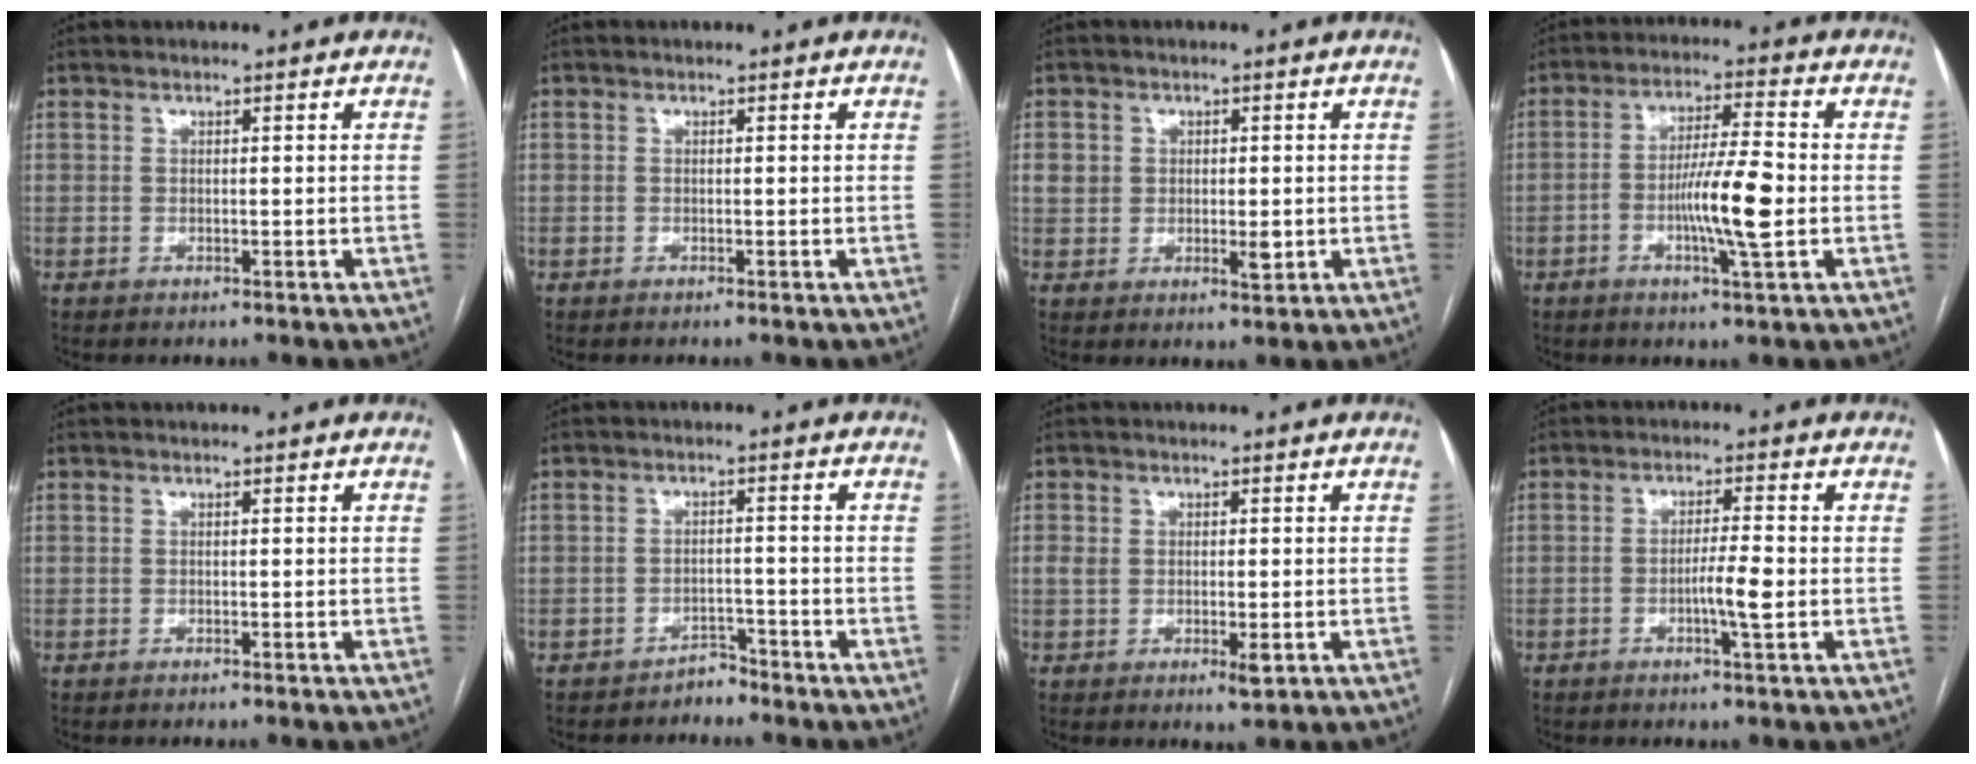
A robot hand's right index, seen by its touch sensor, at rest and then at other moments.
{"total": 0.0}
{"total": 4.5, "force": [0.3, 3.4, 3.0], "torque": [-0.040, 0.003, 0.009]}
{"total": 9.3, "force": [-2.0, 0.5, 9.0], "torque": [-0.161, 0.000, -0.037]}
{"total": 0.0}
{"total": 2.4, "force": [-2.2, 0.9, -0.3], "torque": [0.010, 0.003, -0.034]}
{"total": 3.5, "force": [-0.4, 1.8, 3.0], "torque": [-0.050, -0.001, 0.000]}
{"total": 4.2, "force": [-1.1, 0.0, 4.1], "torque": [-0.070, -0.002, -0.020]}